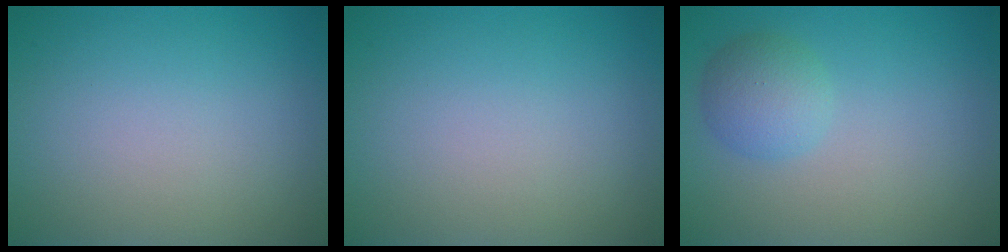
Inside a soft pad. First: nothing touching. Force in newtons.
{"total": 0.0}
{"total": 2.7, "press": 2.7, "slide": 0.2}